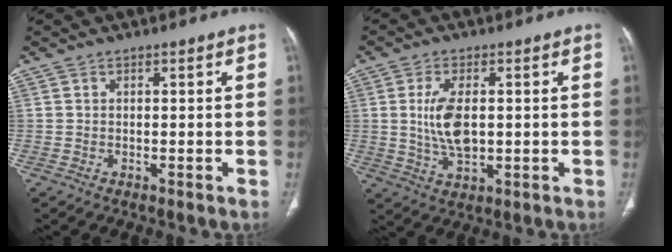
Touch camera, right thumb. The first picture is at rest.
{"total": 8.0, "force": [0.6, 4.0, 6.9], "torque": [-0.137, -0.008, 0.016]}